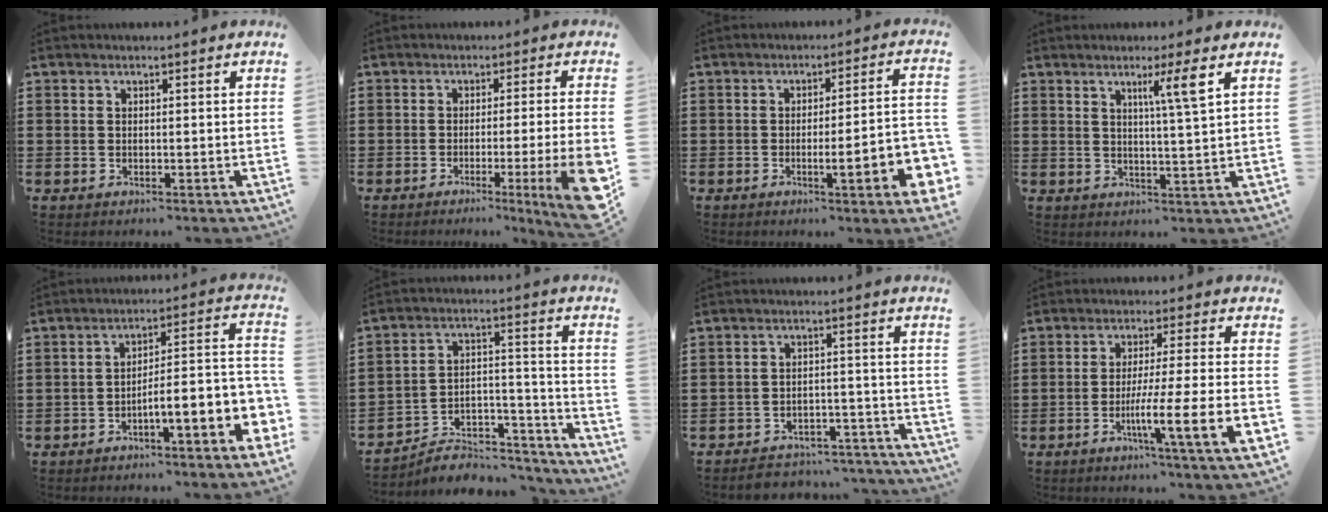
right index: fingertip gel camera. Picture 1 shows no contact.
{"total": 7.8, "force": [-2.8, -0.4, 7.3], "torque": [-0.111, -0.030, -0.052]}
{"total": 7.8, "force": [-3.0, 0.7, 7.1], "torque": [-0.108, -0.015, -0.055]}
{"total": 5.2, "force": [2.4, -0.6, 4.6], "torque": [-0.087, -0.006, 0.034]}
{"total": 6.4, "force": [-3.2, 0.6, 5.5], "torque": [-0.088, -0.032, -0.066]}
{"total": 6.3, "force": [-5.6, 2.3, 1.6], "torque": [-0.023, 0.014, -0.108]}
{"total": 4.1, "force": [-4.0, 0.8, 0.4], "torque": [-0.012, 0.007, -0.085]}
{"total": 9.2, "force": [-3.9, -0.8, 8.3], "torque": [-0.144, -0.016, -0.072]}